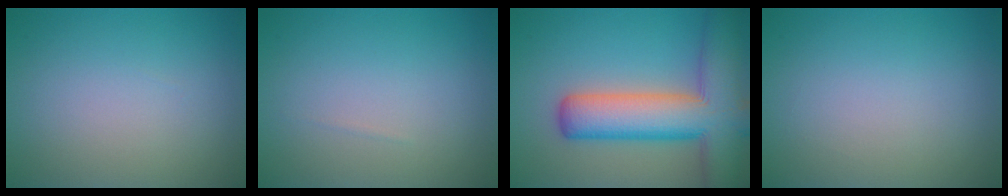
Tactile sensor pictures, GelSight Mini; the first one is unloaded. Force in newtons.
{"total": 0.0}
{"total": 11.0, "press": 11.0, "slide": 0.6}
{"total": 0.0}